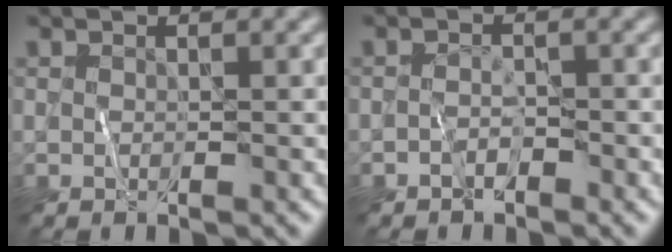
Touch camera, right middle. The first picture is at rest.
{"total": 1.3, "force": [-1.1, 0.5, 0.5], "torque": [-0.008, 0.011, -0.022]}